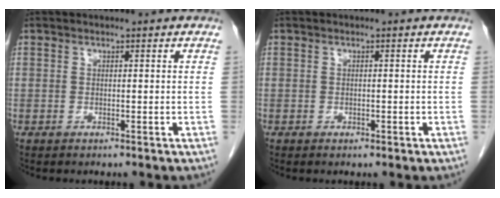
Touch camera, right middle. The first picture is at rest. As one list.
[{"total": 0.7, "force": [-0.3, 0.3, 0.5], "torque": [-0.007, 0.000, -0.004]}]